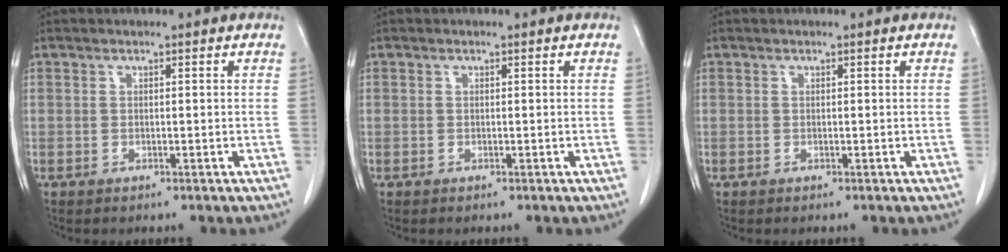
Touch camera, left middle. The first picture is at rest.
{"total": 0.0}
{"total": 0.0}